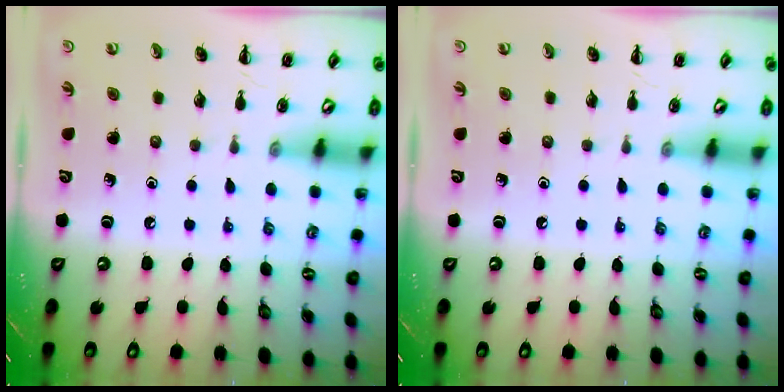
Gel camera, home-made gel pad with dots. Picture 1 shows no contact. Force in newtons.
{"total": 0.0}